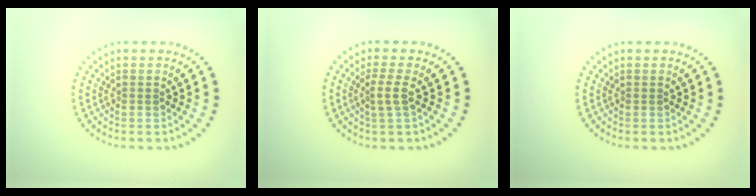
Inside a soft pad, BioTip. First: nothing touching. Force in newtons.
{"total": 1.7, "press": 1.2, "slide": 1.1}
{"total": 0.0}